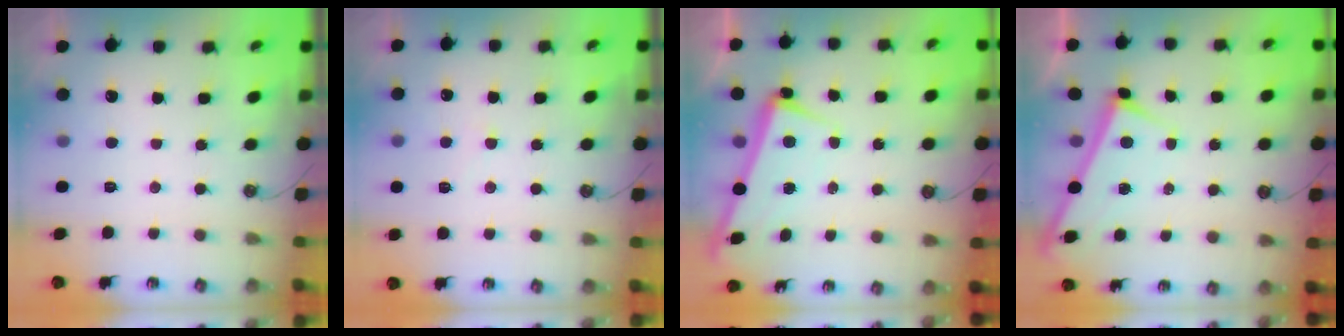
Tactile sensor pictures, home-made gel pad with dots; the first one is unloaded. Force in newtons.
{"total": 4.4, "press": 4.4, "slide": 0.6}
{"total": 2.3, "press": 2.2, "slide": 0.9}
{"total": 3.3, "press": 3.3, "slide": 0.2}